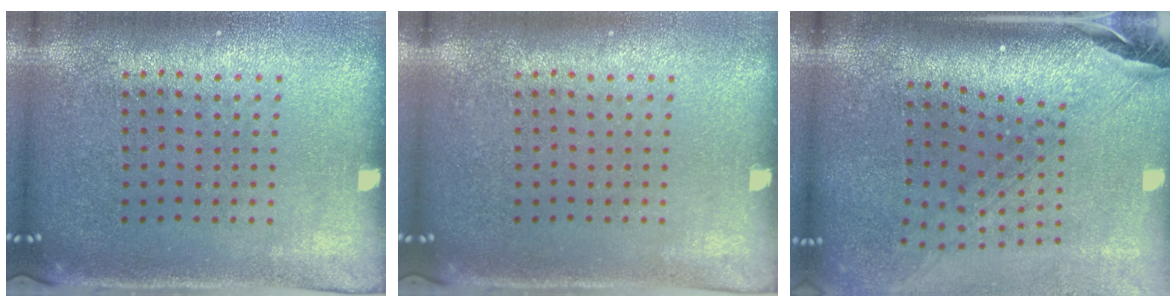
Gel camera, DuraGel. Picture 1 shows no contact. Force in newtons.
{"total": 0.0}
{"total": 2.8, "press": 2.1, "slide": 1.9}